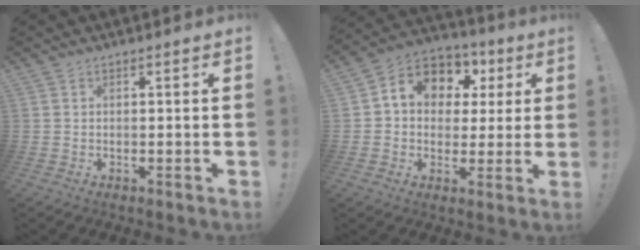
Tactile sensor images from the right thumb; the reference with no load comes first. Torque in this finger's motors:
{"motor_torque": [0.53, 0.53, 0.16, -0.05, 0.09]}